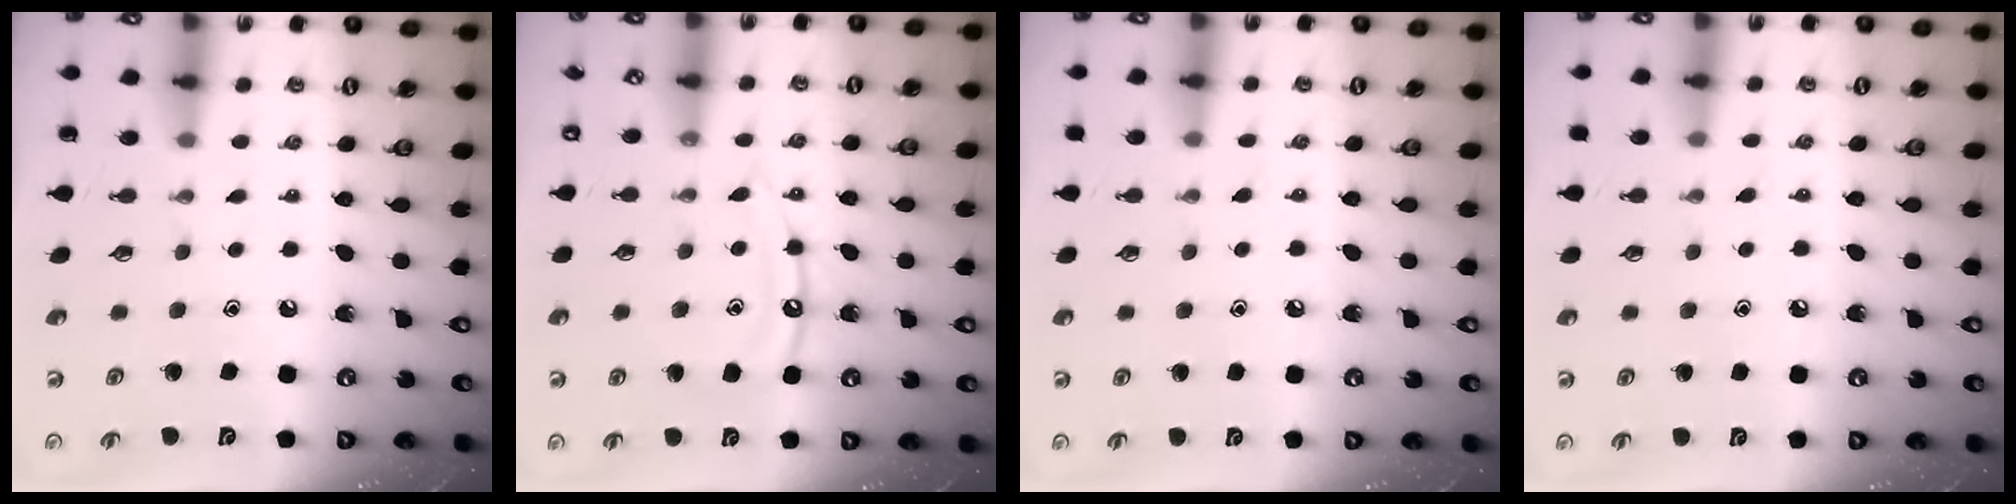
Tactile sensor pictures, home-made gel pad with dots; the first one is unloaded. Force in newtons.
{"total": 10.3, "press": 10.3, "slide": 0.9}
{"total": 6.8, "press": 6.7, "slide": 0.8}
{"total": 6.8, "press": 6.7, "slide": 0.8}